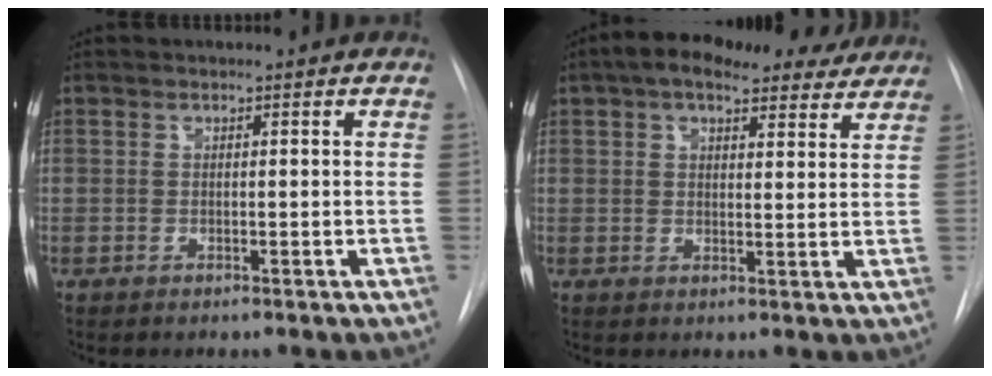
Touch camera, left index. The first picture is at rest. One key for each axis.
{"total": 14.4, "fx": 11.3, "fy": 5.3, "fz": 7.3, "tx": -0.103, "ty": 0.041, "tz": 0.146}